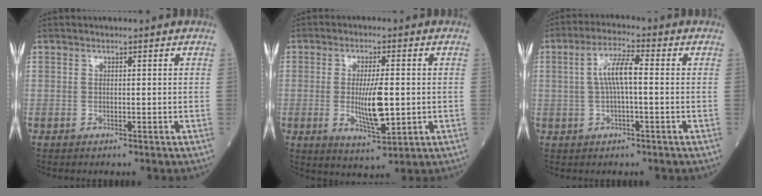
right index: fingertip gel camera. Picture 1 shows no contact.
{"total": 7.8, "force": [-0.6, 1.7, 7.6], "torque": [-0.139, -0.015, -0.008]}
{"total": 5.8, "force": [0.3, 1.0, 5.7], "torque": [-0.113, 0.016, 0.004]}